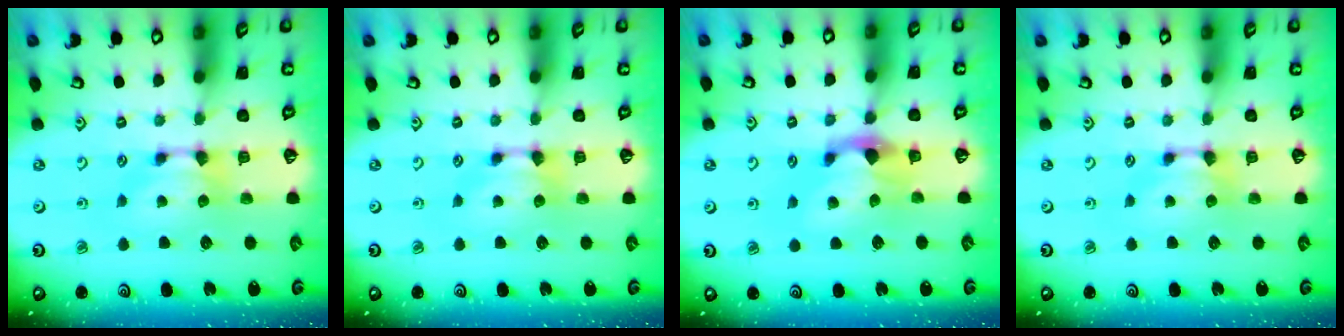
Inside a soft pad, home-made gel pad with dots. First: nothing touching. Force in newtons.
{"total": 0.0}
{"total": 2.5, "press": 2.1, "slide": 1.4}
{"total": 0.0}